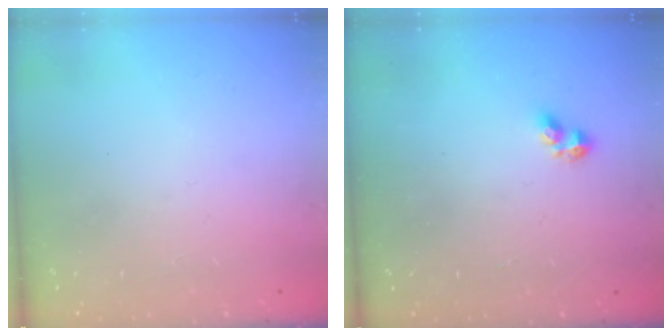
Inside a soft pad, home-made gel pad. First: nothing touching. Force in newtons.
{"total": 2.3, "press": 2.2, "slide": 0.6}